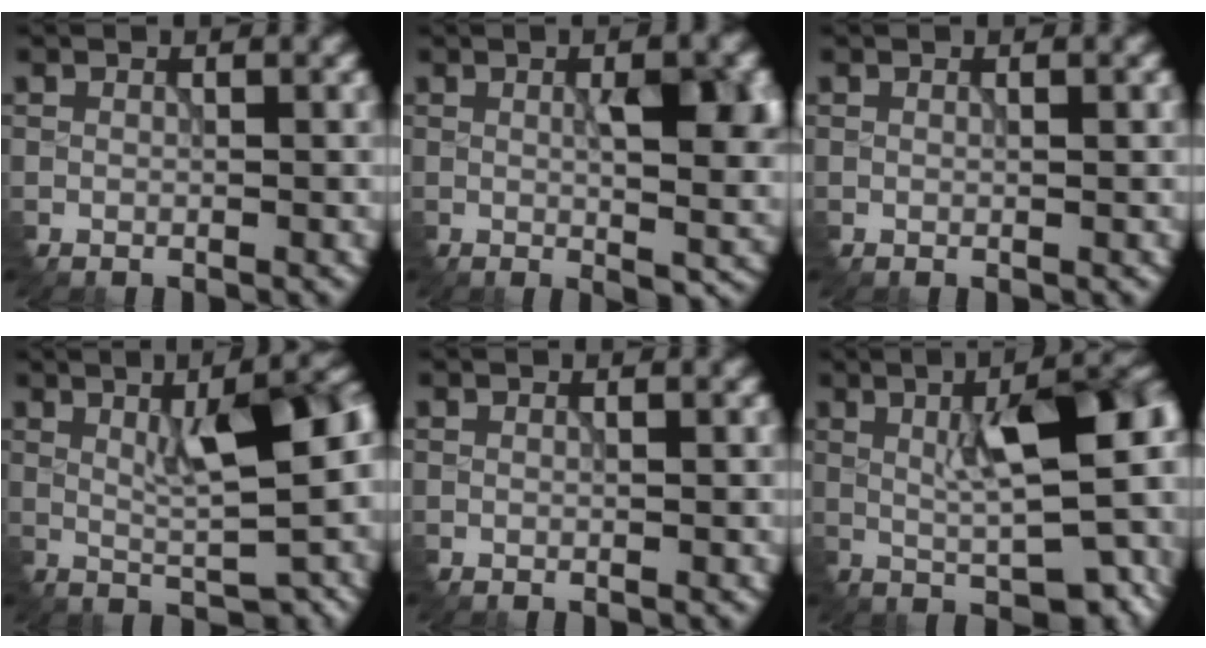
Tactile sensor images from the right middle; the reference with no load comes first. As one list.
[{"total": 6.2, "force": [0.2, 1.8, 6.0], "torque": [-0.083, -0.008, 0.011]}, {"total": 0.0}, {"total": 9.2, "force": [1.8, 2.1, 8.8], "torque": [-0.132, 0.008, 0.034]}, {"total": 0.0}, {"total": 11.8, "force": [0.0, 3.7, 11.2], "torque": [-0.143, 0.009, 0.008]}]